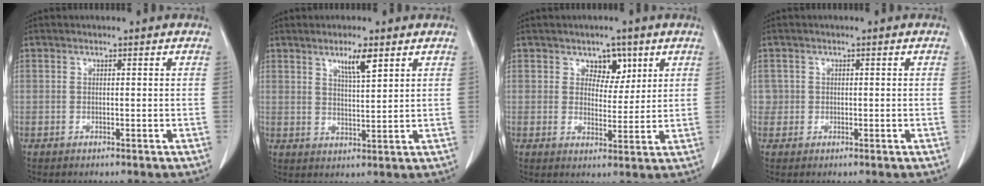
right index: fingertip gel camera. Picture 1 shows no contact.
{"total": 4.5, "force": [2.8, 0.5, 3.5], "torque": [-0.061, -0.004, 0.049]}
{"total": 4.3, "force": [2.3, 2.8, 2.3], "torque": [-0.022, 0.002, 0.037]}
{"total": 1.5, "force": [0.0, 1.5, 0.0], "torque": [0.008, 0.010, 0.004]}